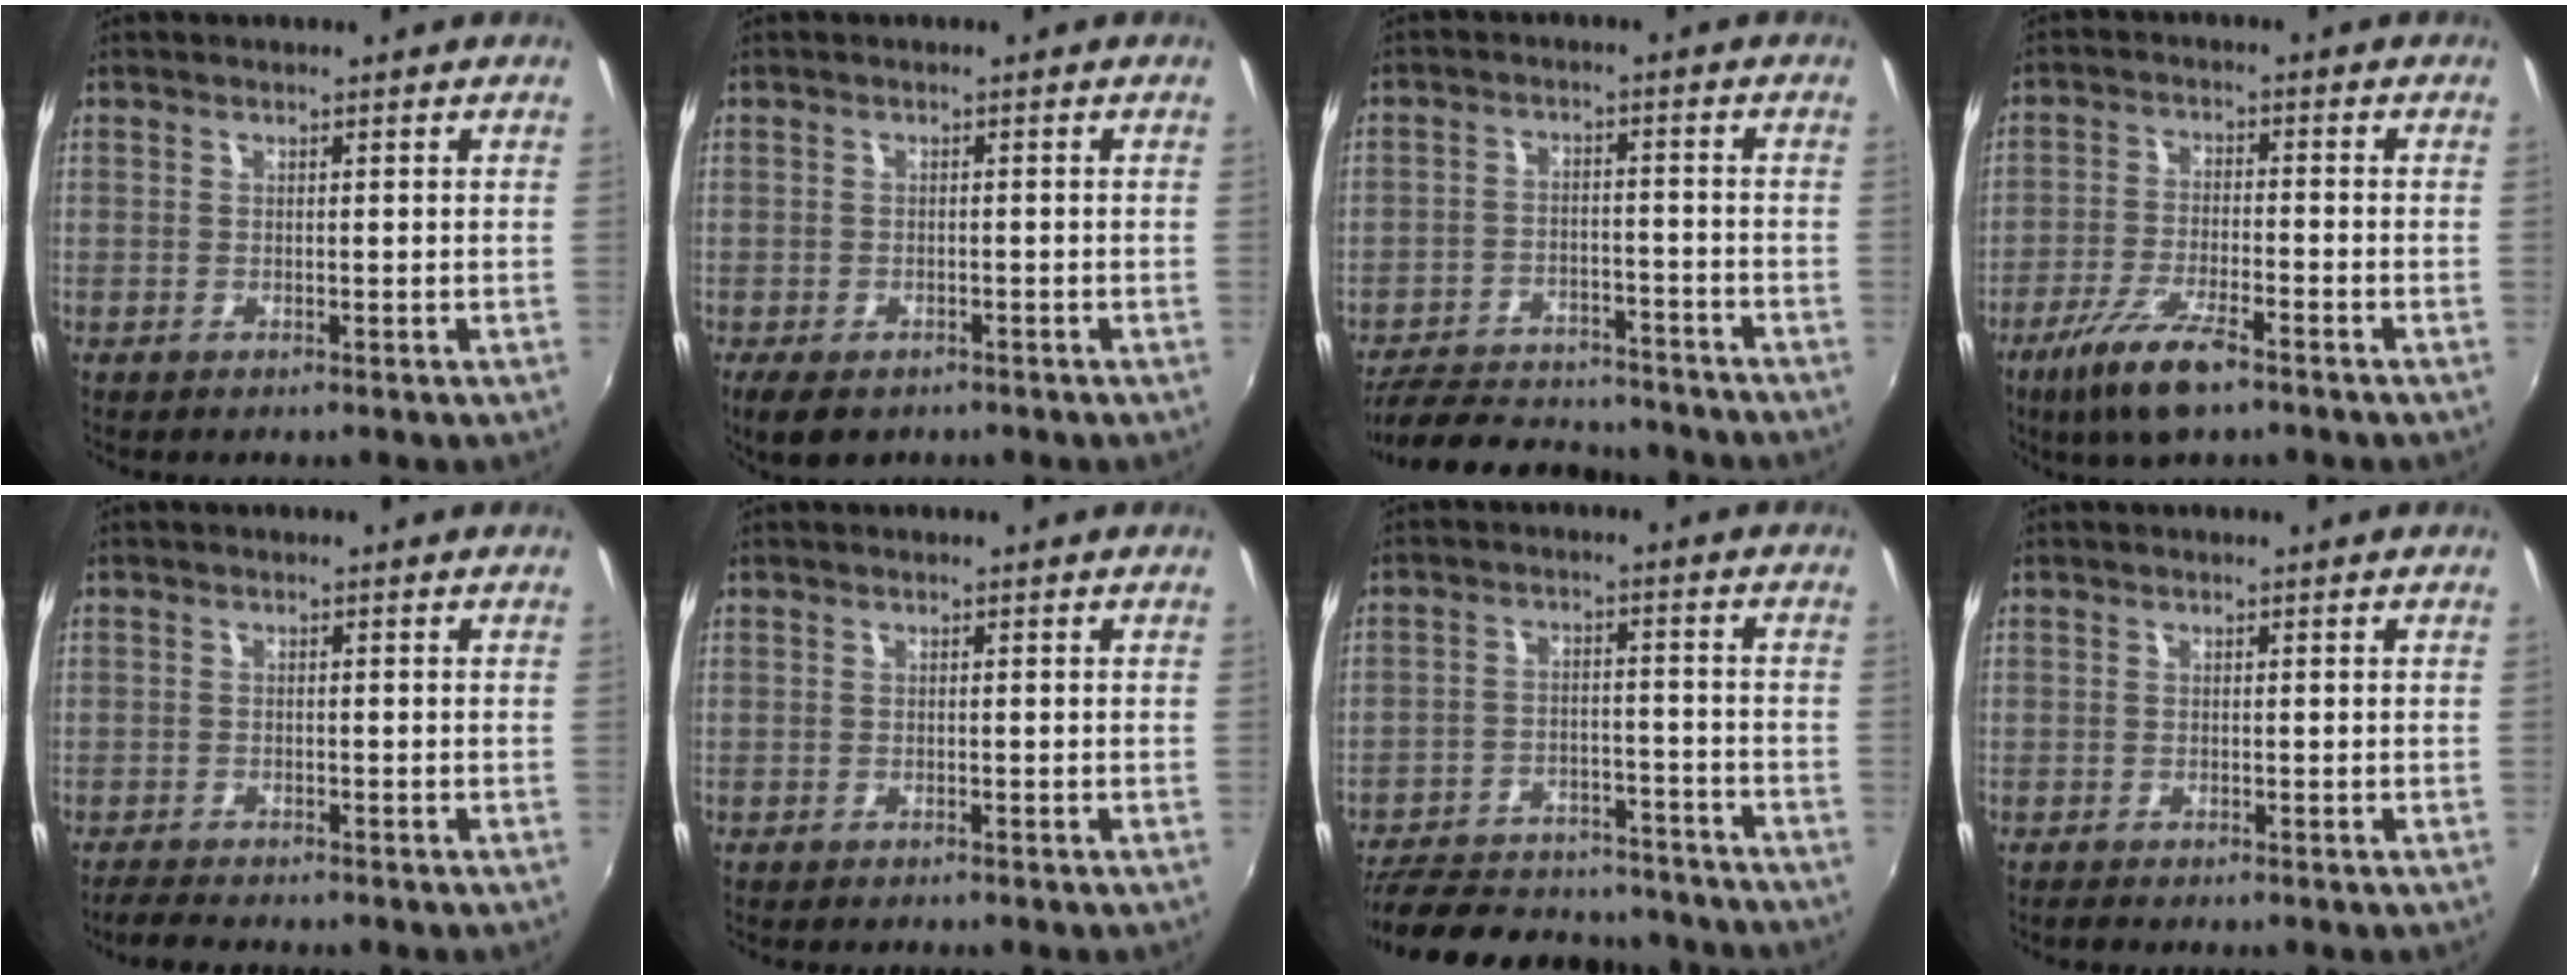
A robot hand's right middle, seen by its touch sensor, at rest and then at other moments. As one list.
[{"total": 5.4, "force": [-3.6, 2.8, 2.9], "torque": [-0.067, -0.021, -0.055]}, {"total": 16.0, "force": [-13.8, 6.0, 5.4], "torque": [-0.135, 0.013, -0.192]}, {"total": 9.7, "force": [-6.4, 2.4, 6.9], "torque": [-0.156, -0.021, -0.122]}, {"total": 2.9, "force": [-2.7, 0.6, 0.6], "torque": [-0.030, -0.008, -0.053]}, {"total": 0.5, "force": [-0.5, 0.2, 0.1], "torque": [-0.003, -0.001, -0.008]}, {"total": 22.5, "force": [-19.0, 8.8, 8.2], "torque": [-0.181, 0.022, -0.248]}, {"total": 1.0, "force": [-0.9, 0.4, 0.0], "torque": [-0.004, -0.001, -0.017]}]